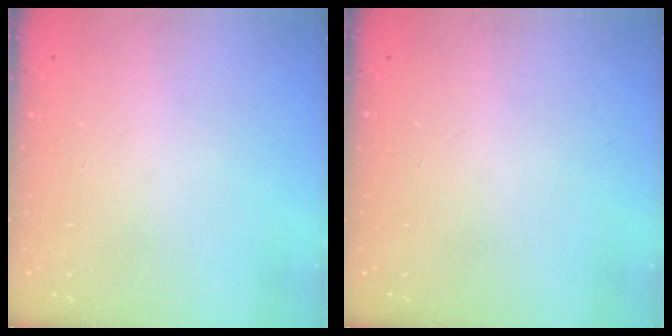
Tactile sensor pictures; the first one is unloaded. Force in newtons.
{"total": 0.0}